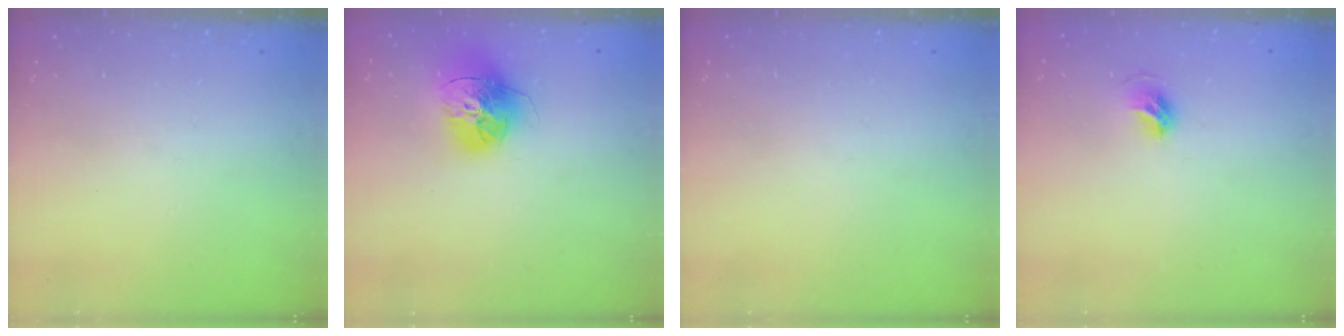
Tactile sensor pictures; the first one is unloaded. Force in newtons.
{"total": 16.0, "press": 16.0, "slide": 1.7}
{"total": 0.0}
{"total": 6.2, "press": 6.1, "slide": 1.2}